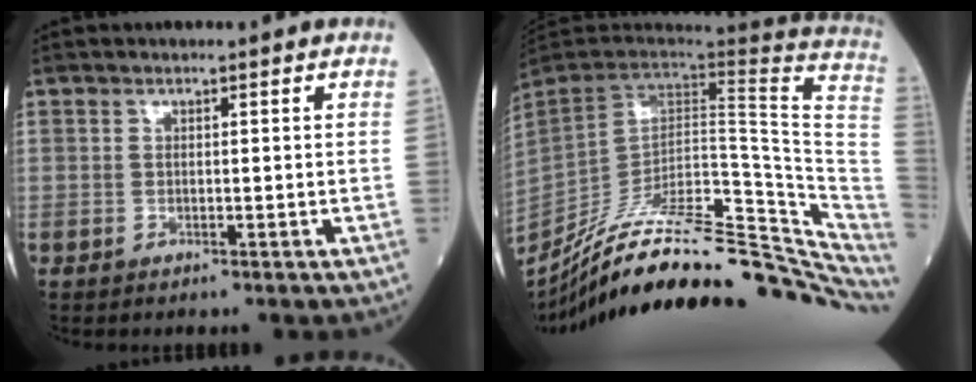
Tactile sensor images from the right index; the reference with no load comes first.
{"total": 34.1, "force": [-25.9, 9.2, 20.2], "torque": [-0.252, -0.026, -0.369]}